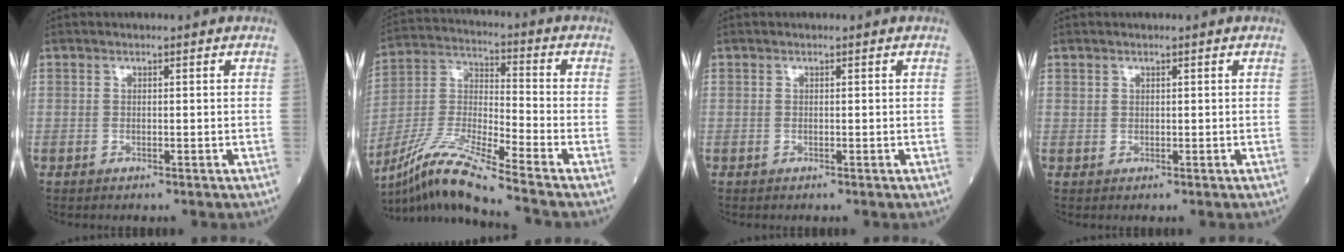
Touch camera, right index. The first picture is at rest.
{"total": 14.0, "force": [-11.4, -1.4, 8.0], "torque": [-0.171, -0.016, -0.216]}
{"total": 0.0}
{"total": 0.6, "force": [0.3, 0.5, 0.0], "torque": [0.004, 0.001, 0.004]}